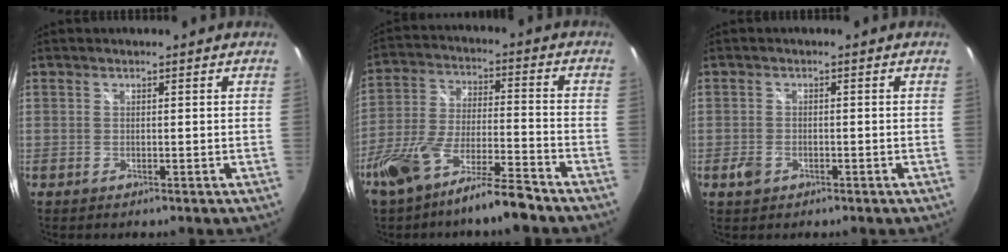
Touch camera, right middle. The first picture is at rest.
{"total": 12.2, "force": [-9.1, 1.9, 7.9], "torque": [-0.164, -0.013, -0.161]}
{"total": 2.6, "force": [-1.3, 1.8, 1.3], "torque": [-0.028, -0.002, -0.023]}